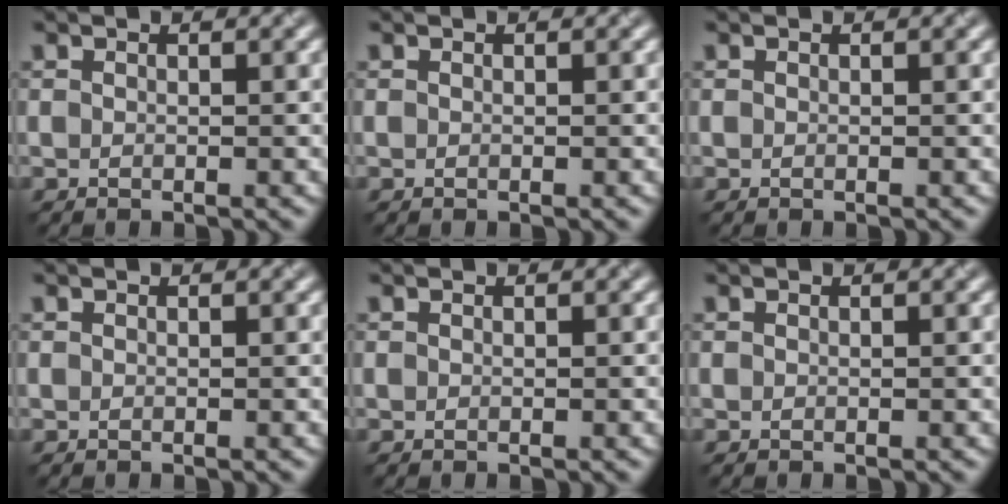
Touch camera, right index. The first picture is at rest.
{"total": 0.0}
{"total": 0.0}
{"total": 0.0}
{"total": 0.0}
{"total": 0.0}